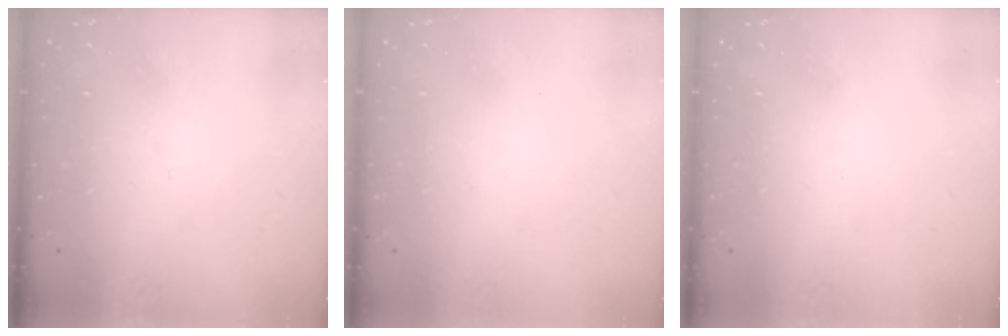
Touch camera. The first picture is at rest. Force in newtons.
{"total": 1.6, "press": 1.6, "slide": 0.1}
{"total": 1.5, "press": 1.5, "slide": 0.1}